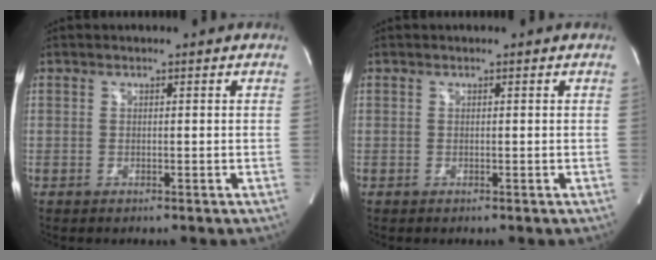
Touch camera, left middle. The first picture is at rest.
{"total": 0.0}